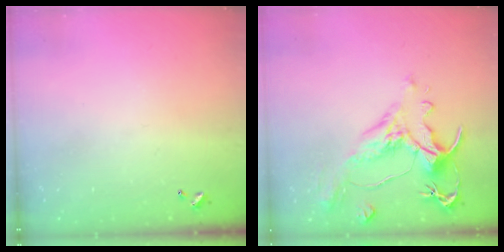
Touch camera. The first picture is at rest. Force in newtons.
{"total": 1.5, "press": 0.2, "slide": 1.5}